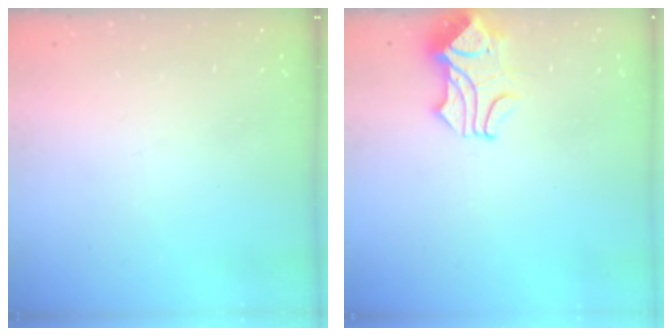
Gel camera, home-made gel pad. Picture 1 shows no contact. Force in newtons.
{"total": 1.8, "press": 1.4, "slide": 1.1}